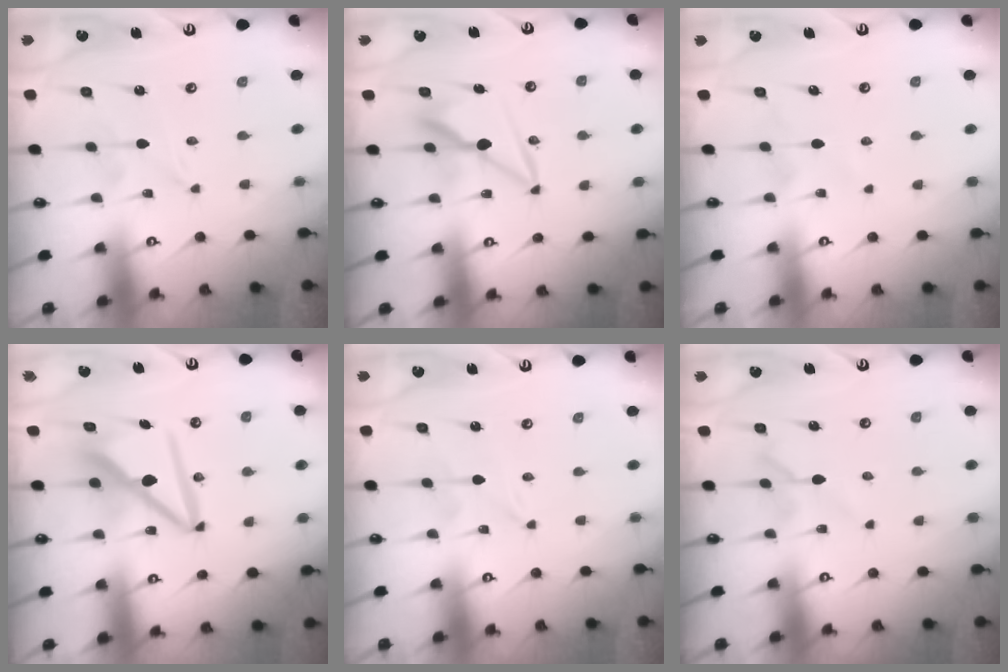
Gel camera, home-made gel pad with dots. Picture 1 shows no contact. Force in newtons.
{"total": 9.4, "press": 9.4, "slide": 1.3}
{"total": 4.9, "press": 4.9, "slide": 0.5}
{"total": 9.9, "press": 9.8, "slide": 1.2}
{"total": 0.0}
{"total": 5.7, "press": 5.7, "slide": 0.9}